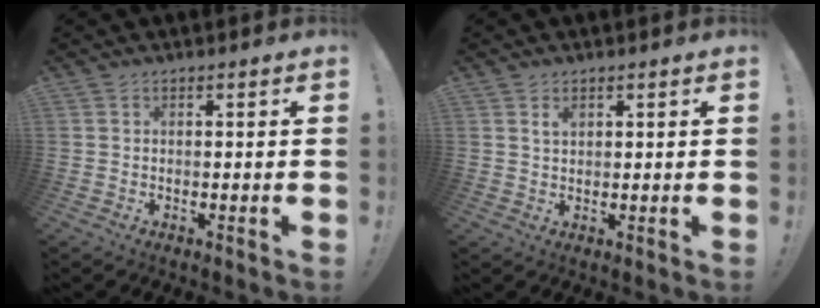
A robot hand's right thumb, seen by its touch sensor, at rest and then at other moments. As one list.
[{"total": 1.9, "force": [1.2, 1.1, 1.1], "torque": [-0.008, -0.004, 0.018]}]